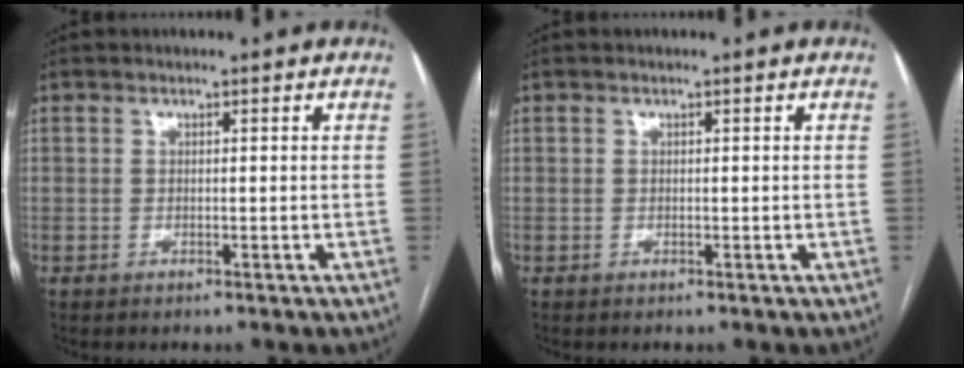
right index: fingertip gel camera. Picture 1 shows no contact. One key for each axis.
{"total": 0.0}